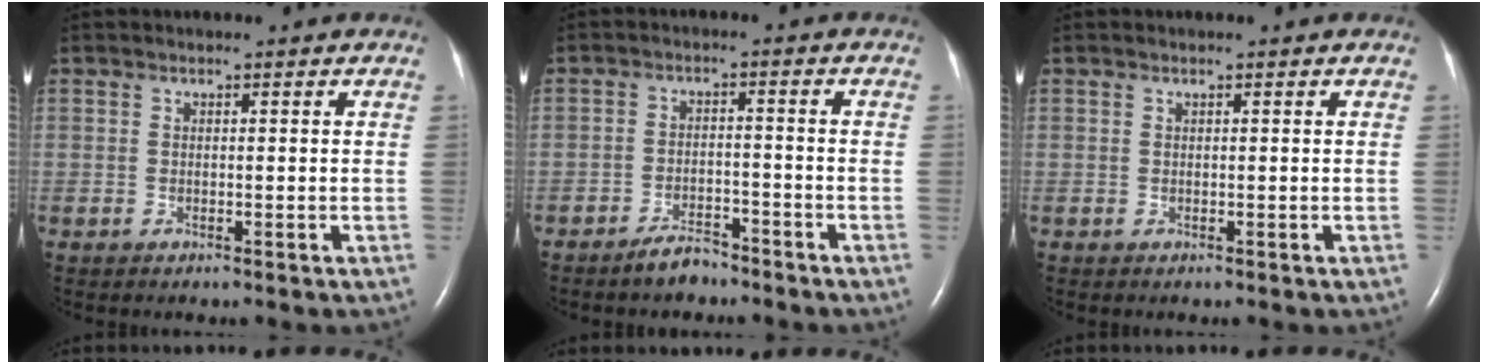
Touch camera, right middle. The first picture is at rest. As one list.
[{"total": 3.7, "force": [-3.3, 1.1, 1.3], "torque": [-0.030, 0.000, -0.056]}, {"total": 0.0}]